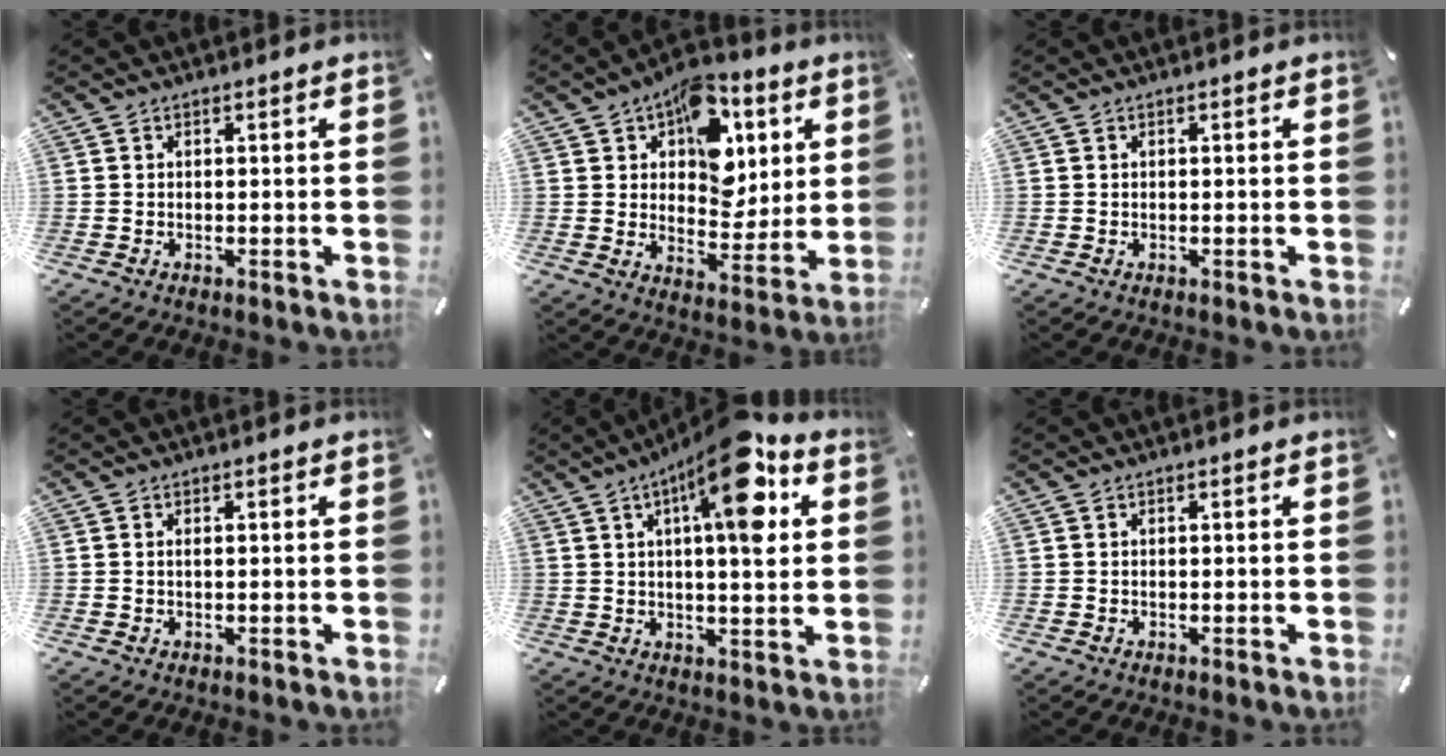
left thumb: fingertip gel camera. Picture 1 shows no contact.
{"total": 15.2, "force": [6.8, 10.2, 8.9], "torque": [-0.126, -0.036, 0.124]}
{"total": 0.0}
{"total": 0.6, "force": [0.1, 0.2, 0.6], "torque": [-0.013, -0.001, 0.002]}
{"total": 16.6, "force": [7.4, 4.8, 14.1], "torque": [-0.207, -0.034, 0.110]}
{"total": 0.0}